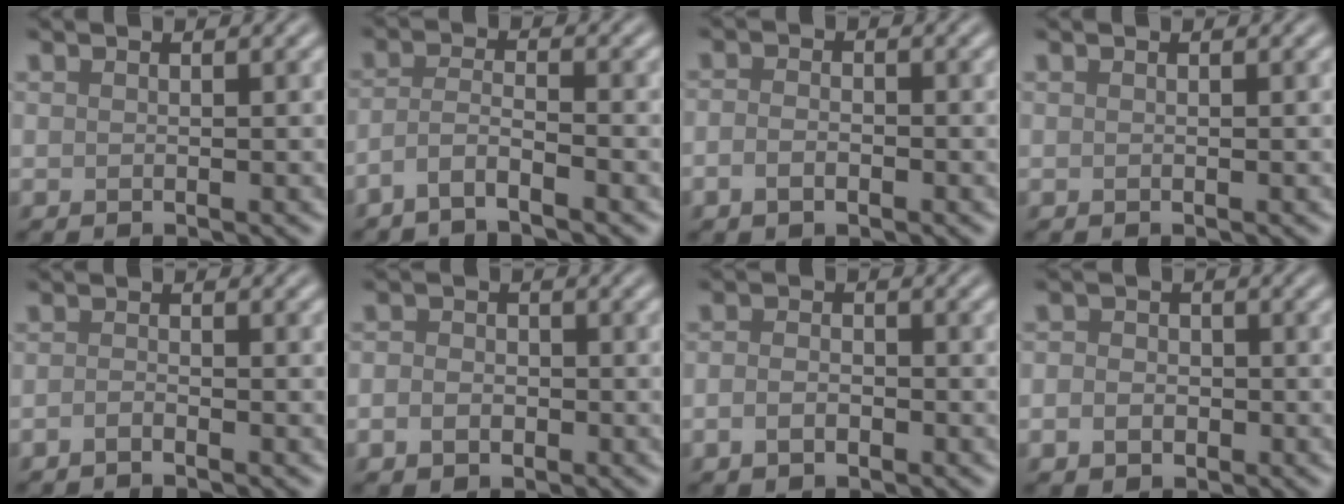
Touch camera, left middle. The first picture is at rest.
{"total": 2.6, "force": [-1.8, 0.4, 1.8], "torque": [-0.038, 0.002, -0.046]}
{"total": 1.8, "force": [-0.8, 1.1, 1.2], "torque": [-0.021, 0.000, -0.019]}
{"total": 0.0}
{"total": 0.9, "force": [-0.7, 0.2, 0.5], "torque": [-0.011, 0.001, -0.015]}
{"total": 2.2, "force": [-0.7, 1.8, 1.1], "torque": [-0.010, -0.004, -0.020]}
{"total": 2.0, "force": [-0.8, 1.2, 1.3], "torque": [-0.026, -0.001, -0.020]}
{"total": 2.5, "force": [-0.6, 2.2, 1.2], "torque": [-0.007, 0.000, -0.019]}